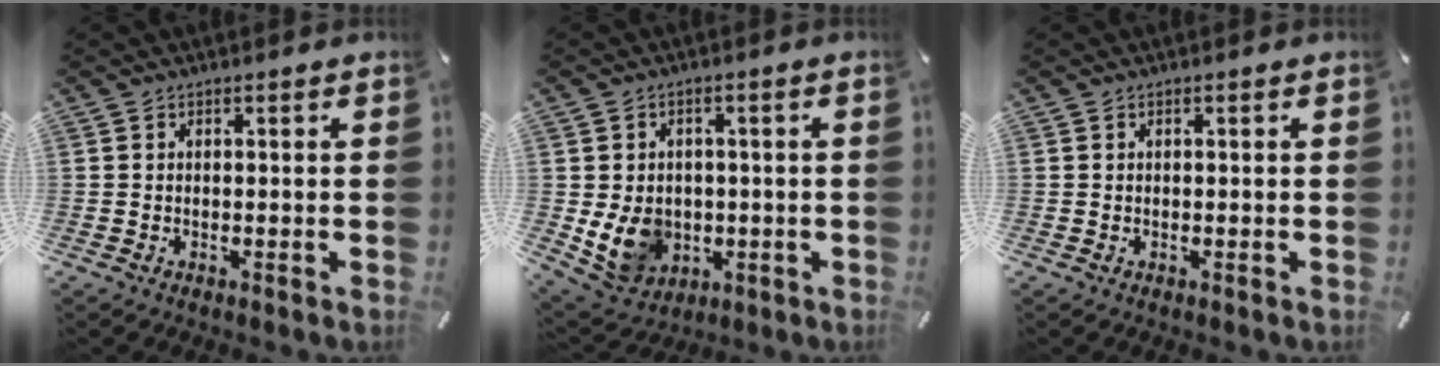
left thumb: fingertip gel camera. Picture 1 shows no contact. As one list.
[{"total": 9.8, "force": [-1.4, 8.3, 5.0], "torque": [-0.114, 0.008, -0.022]}, {"total": 0.0}]